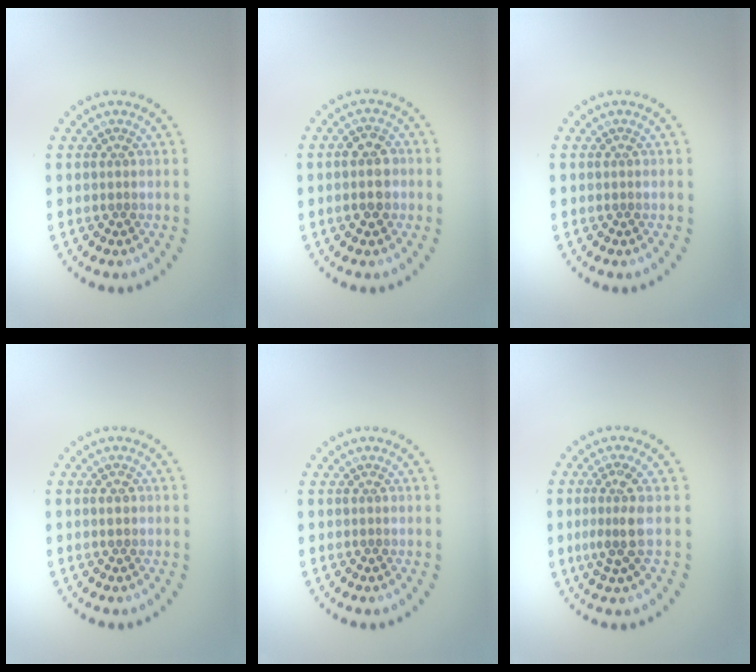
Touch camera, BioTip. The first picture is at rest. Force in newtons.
{"total": 2.6, "press": 2.6, "slide": 0.1}
{"total": 0.0}
{"total": 1.0, "press": 1.0, "slide": 0.1}
{"total": 0.0}
{"total": 2.7, "press": 2.1, "slide": 1.7}